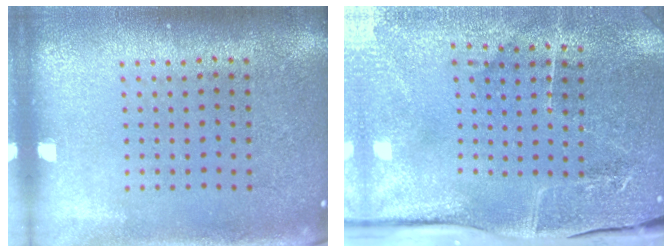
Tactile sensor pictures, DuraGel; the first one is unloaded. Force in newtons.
{"total": 4.2, "press": 3.8, "slide": 1.9}